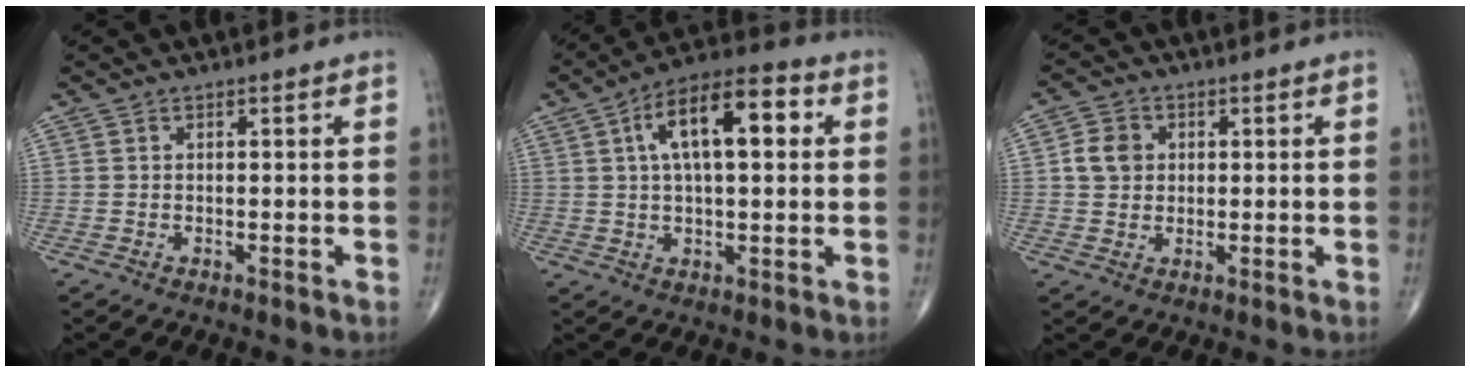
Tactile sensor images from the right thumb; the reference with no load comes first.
{"total": 14.5, "force": [3.6, 6.2, 12.6], "torque": [-0.195, 0.025, 0.049]}
{"total": 5.0, "force": [0.8, 4.3, 2.5], "torque": [-0.032, 0.003, 0.011]}